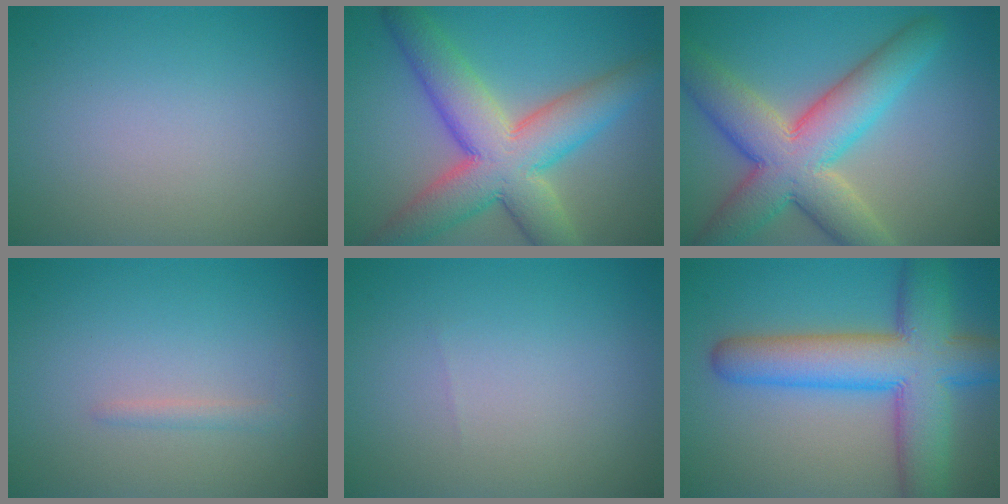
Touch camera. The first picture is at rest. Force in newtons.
{"total": 10.1, "press": 10.1, "slide": 0.7}
{"total": 9.9, "press": 9.8, "slide": 0.6}
{"total": 0.9, "press": 0.9, "slide": 0.1}
{"total": 0.0}
{"total": 10.5, "press": 10.5, "slide": 0.5}